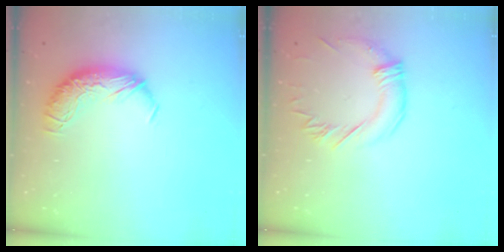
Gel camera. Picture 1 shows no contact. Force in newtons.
{"total": 1.3, "press": 0.3, "slide": 1.3}